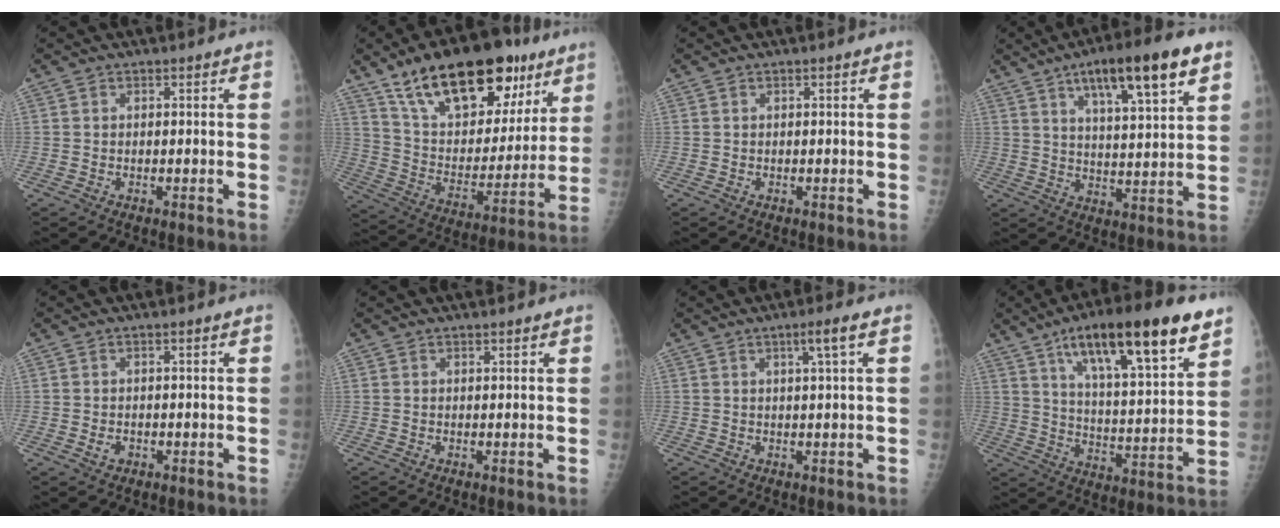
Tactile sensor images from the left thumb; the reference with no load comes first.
{"total": 26.9, "force": [16.3, 12.8, 17.1], "torque": [-0.228, -0.036, 0.270]}
{"total": 0.0}
{"total": 14.7, "force": [8.1, 3.1, 11.8], "torque": [-0.172, -0.027, 0.127]}
{"total": 1.5, "force": [-0.4, 1.1, 1.0], "torque": [-0.012, 0.003, -0.003]}
{"total": 1.7, "force": [1.4, 0.3, 0.8], "torque": [-0.001, 0.007, 0.019]}
{"total": 3.1, "force": [1.3, -0.5, 2.8], "torque": [-0.053, -0.002, 0.024]}
{"total": 22.0, "force": [13.0, 5.6, 16.9], "torque": [-0.244, -0.043, 0.213]}